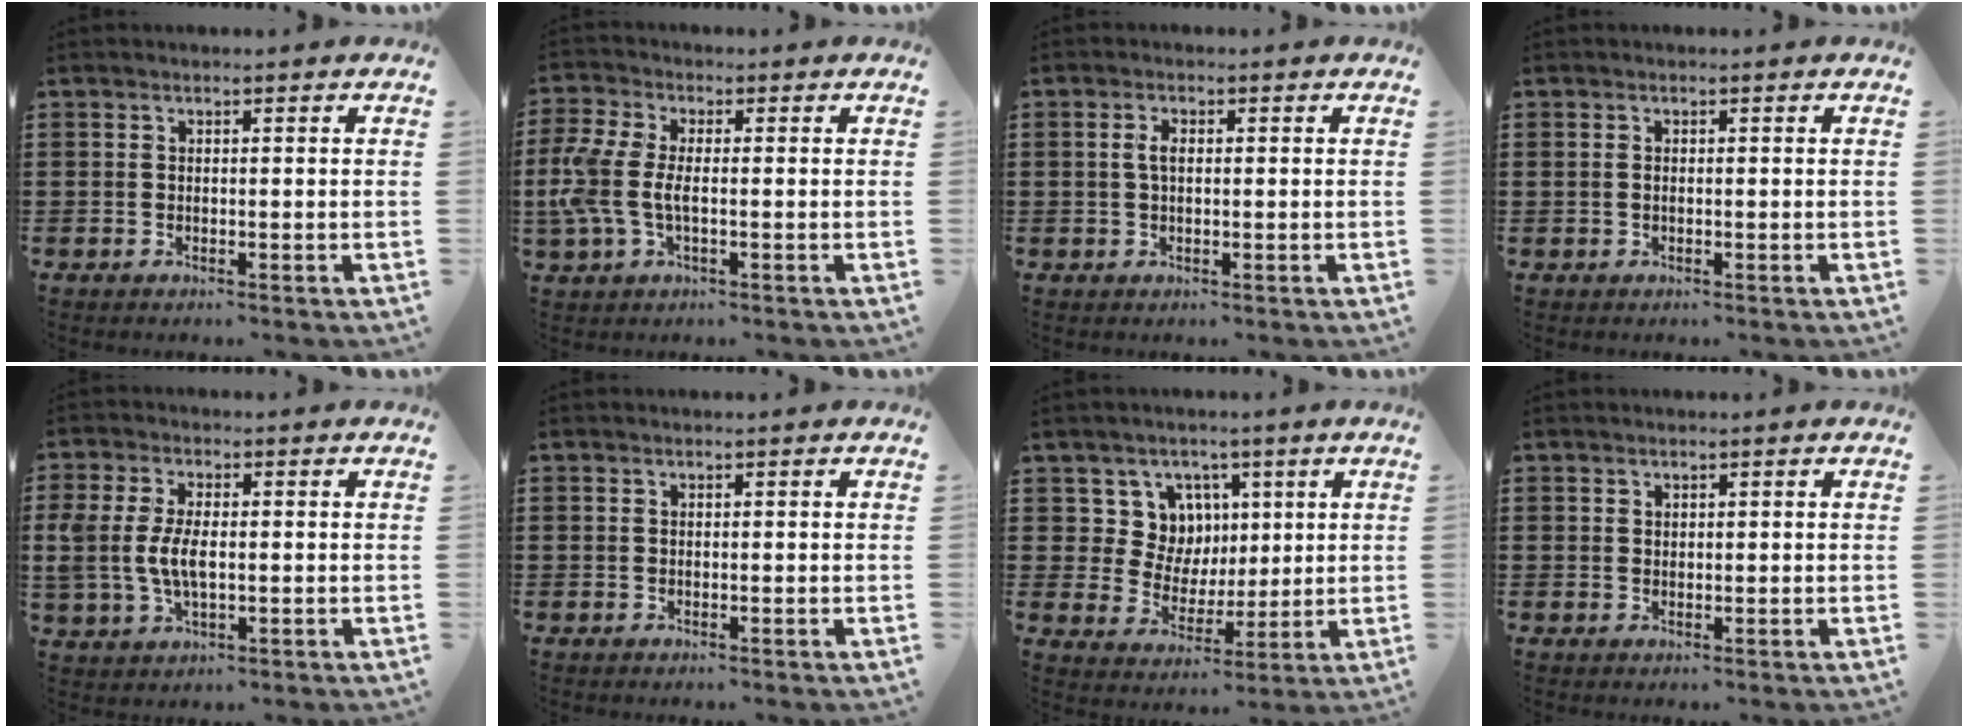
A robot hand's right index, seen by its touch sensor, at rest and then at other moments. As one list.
[{"total": 6.4, "force": [-1.0, 3.1, 5.4], "torque": [-0.146, -0.008, -0.029]}, {"total": 2.2, "force": [0.2, 1.0, 1.9], "torque": [-0.040, 0.005, 0.002]}, {"total": 0.6, "force": [0.0, 0.3, 0.5], "torque": [-0.011, 0.001, -0.001]}, {"total": 6.0, "force": [0.0, 3.1, 5.1], "torque": [-0.126, -0.001, -0.008]}, {"total": 0.0}, {"total": 8.1, "force": [2.7, 7.4, 1.8], "torque": [-0.060, -0.003, 0.053]}, {"total": 0.7, "force": [0.5, 0.5, 0.1], "torque": [-0.004, 0.001, 0.011]}]